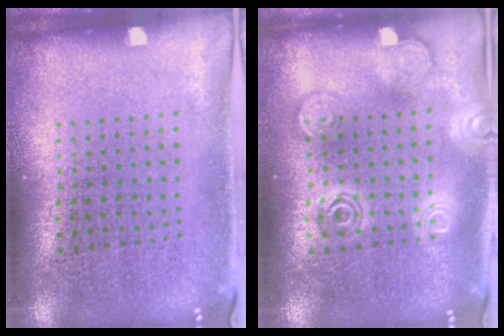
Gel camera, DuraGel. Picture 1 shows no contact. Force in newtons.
{"total": 1.8, "press": 1.8, "slide": 0.2}